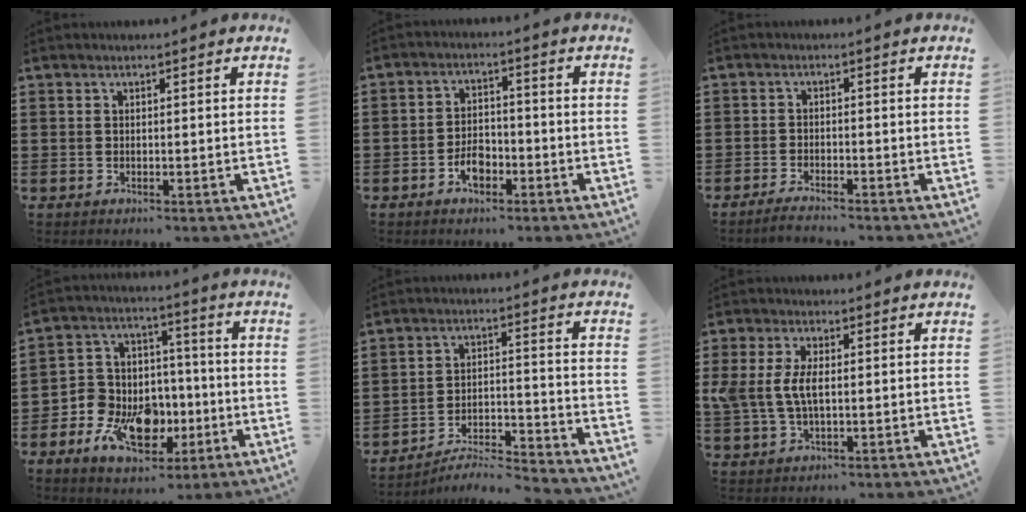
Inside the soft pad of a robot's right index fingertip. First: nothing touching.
{"total": 4.3, "force": [-2.3, 2.6, 2.6], "torque": [-0.044, 0.000, -0.045]}
{"total": 2.1, "force": [-2.0, 0.0, 0.2], "torque": [-0.007, 0.002, -0.041]}
{"total": 11.5, "force": [-4.2, 8.7, 6.2], "torque": [-0.127, 0.013, -0.070]}
{"total": 5.3, "force": [-5.0, 0.4, 1.4], "torque": [-0.024, -0.001, -0.100]}
{"total": 5.8, "force": [0.3, 2.8, 5.1], "torque": [-0.135, -0.005, -0.007]}